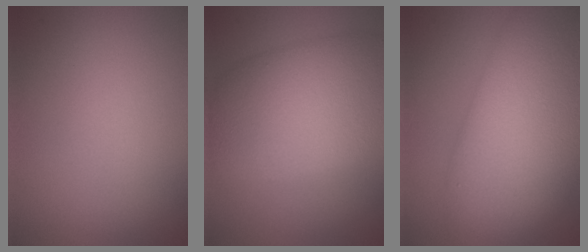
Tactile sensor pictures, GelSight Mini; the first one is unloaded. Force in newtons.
{"total": 10.1, "press": 10.1, "slide": 0.7}
{"total": 13.4, "press": 13.4, "slide": 0.5}